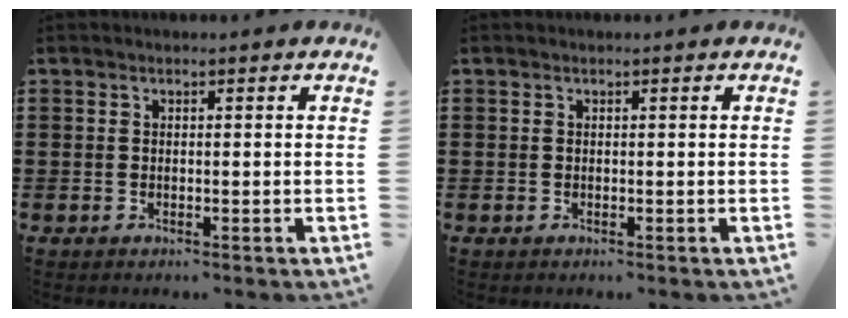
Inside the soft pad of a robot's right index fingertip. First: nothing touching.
{"total": 0.0}